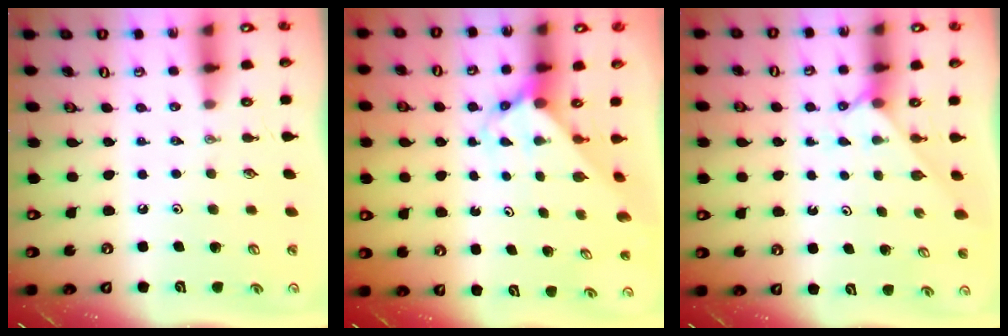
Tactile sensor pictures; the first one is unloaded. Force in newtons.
{"total": 3.6, "press": 3.6, "slide": 0.3}
{"total": 2.9, "press": 2.8, "slide": 0.3}